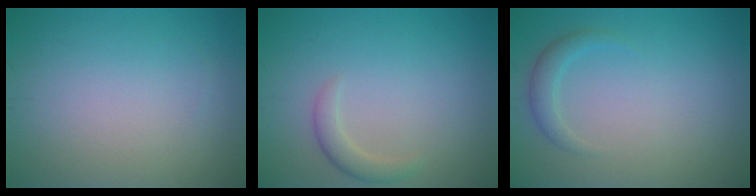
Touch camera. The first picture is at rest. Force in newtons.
{"total": 1.7, "press": 1.7, "slide": 0.1}
{"total": 1.6, "press": 1.6, "slide": 0.1}